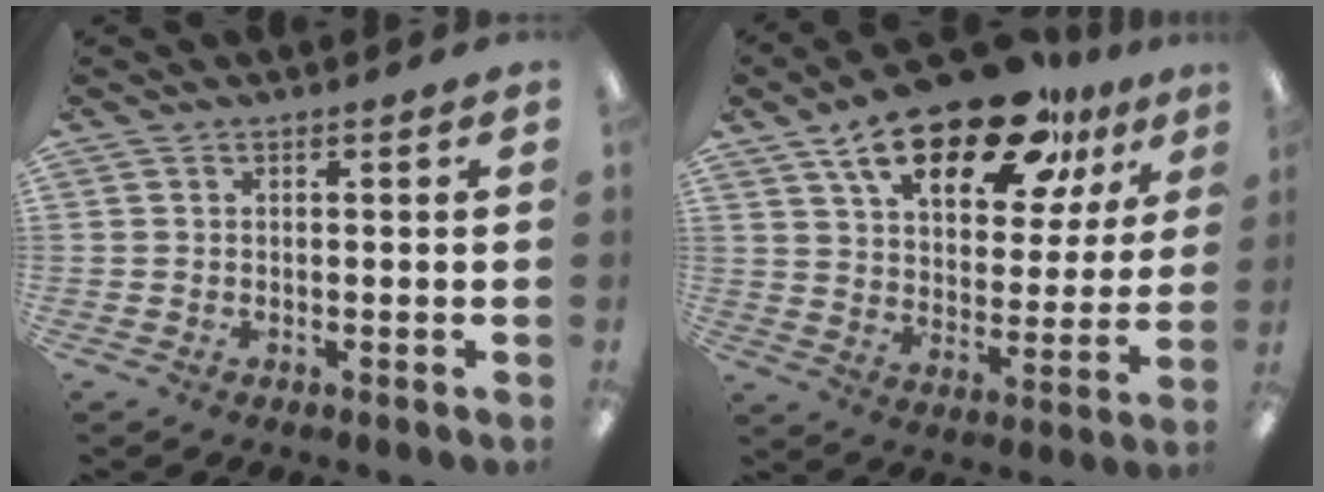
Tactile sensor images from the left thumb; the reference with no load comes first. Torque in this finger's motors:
{"motor_torque": [0.55, 0.73, 1.33, -1.44, 0.16]}